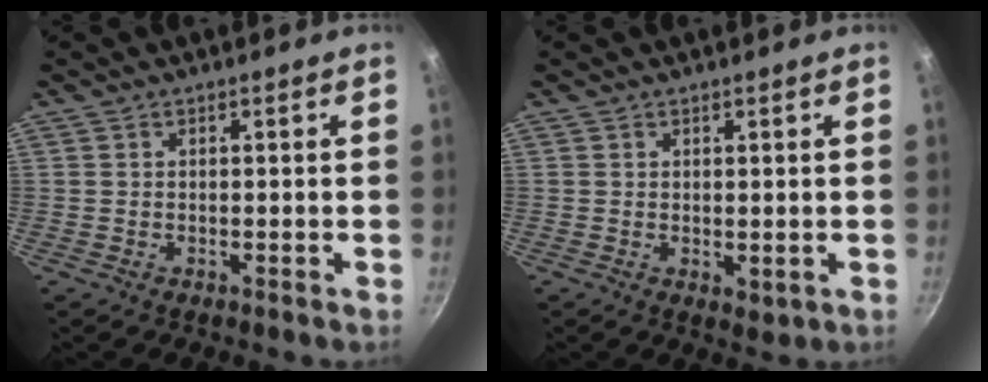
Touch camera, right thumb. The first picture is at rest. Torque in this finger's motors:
{"motor_torque": [-0.28, 0.02, -0.08, -0.09, 0.00]}